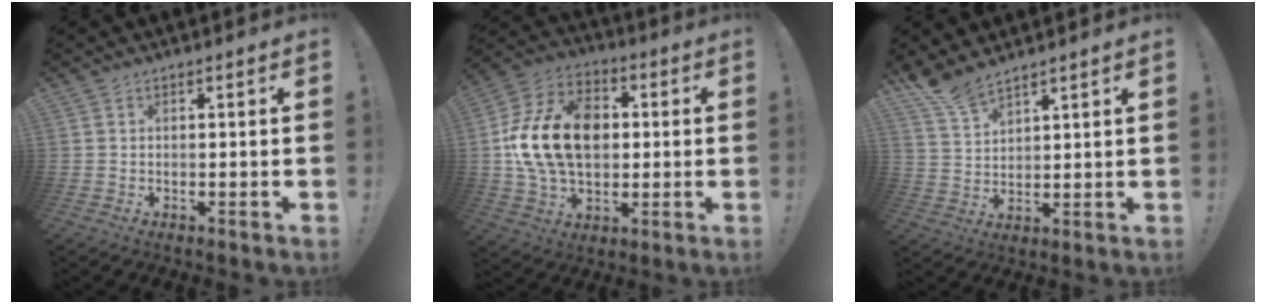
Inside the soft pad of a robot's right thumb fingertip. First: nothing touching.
{"total": 21.3, "force": [2.1, 15.1, 14.8], "torque": [-0.251, 0.009, 0.047]}
{"total": 7.2, "force": [6.5, 1.7, 2.7], "torque": [-0.055, -0.041, 0.122]}